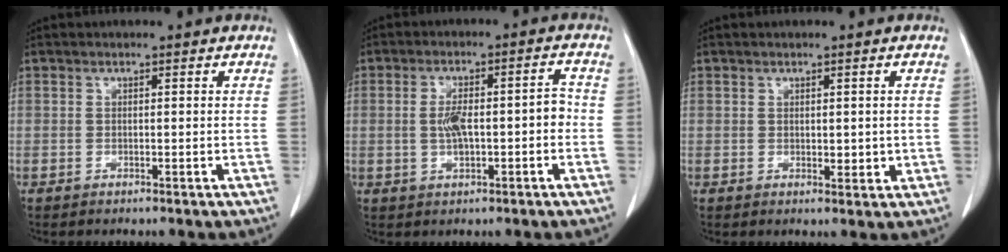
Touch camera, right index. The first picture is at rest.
{"total": 6.6, "force": [-0.9, 2.2, 6.2], "torque": [-0.114, 0.023, -0.012]}
{"total": 2.2, "force": [0.1, 1.1, 1.9], "torque": [-0.024, -0.006, 0.006]}